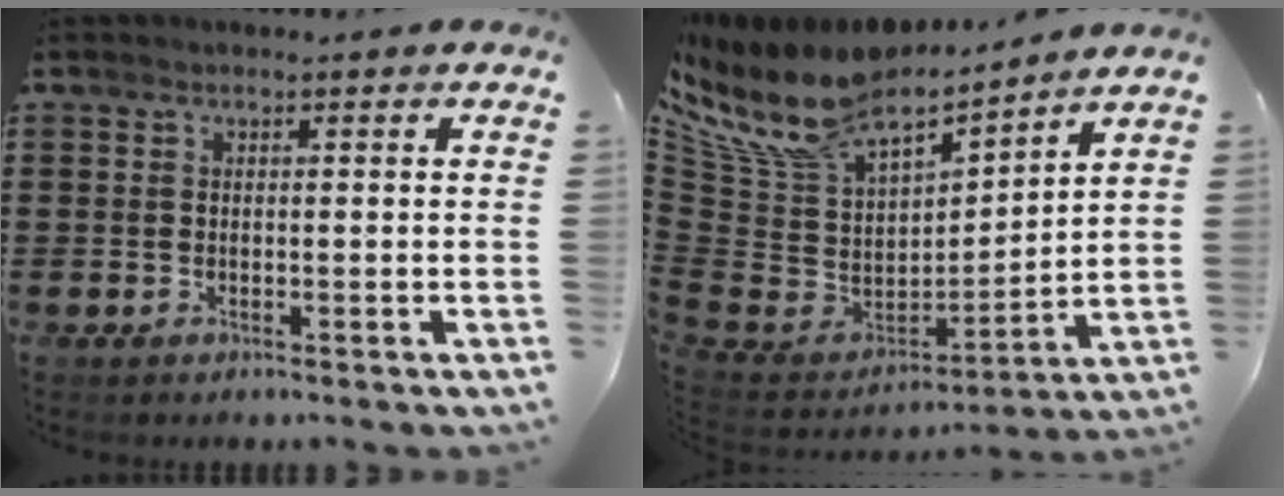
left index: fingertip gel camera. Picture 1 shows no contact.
{"total": 11.0, "force": [8.3, 4.6, 5.7], "torque": [-0.163, -0.065, 0.142]}